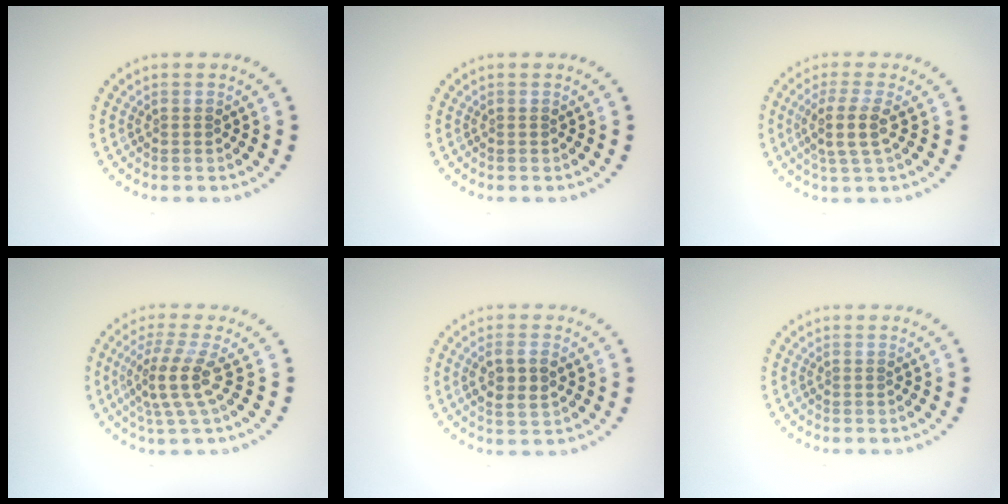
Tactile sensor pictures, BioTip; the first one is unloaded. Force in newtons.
{"total": 0.0}
{"total": 2.9, "press": 2.3, "slide": 1.7}
{"total": 3.7, "press": 2.8, "slide": 2.5}
{"total": 2.9, "press": 2.8, "slide": 0.8}
{"total": 0.0}